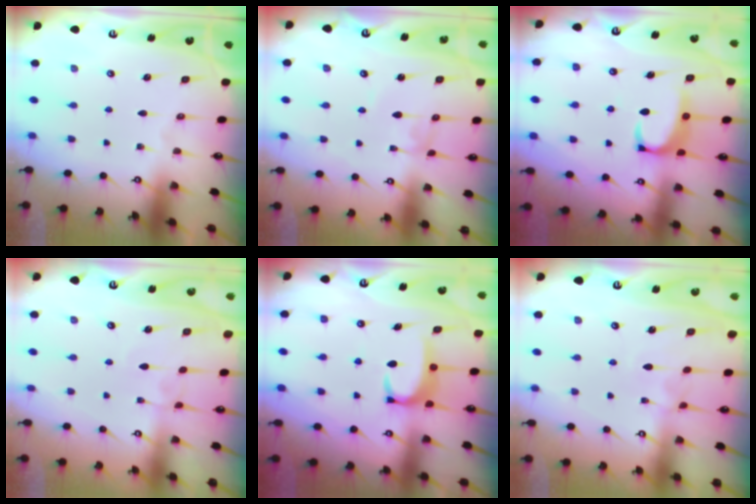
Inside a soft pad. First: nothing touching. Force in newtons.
{"total": 2.8, "press": 2.8, "slide": 0.1}
{"total": 2.4, "press": 2.3, "slide": 0.8}
{"total": 4.9, "press": 4.9, "slide": 0.1}
{"total": 3.5, "press": 3.4, "slide": 0.5}
{"total": 4.0, "press": 4.0, "slide": 0.2}